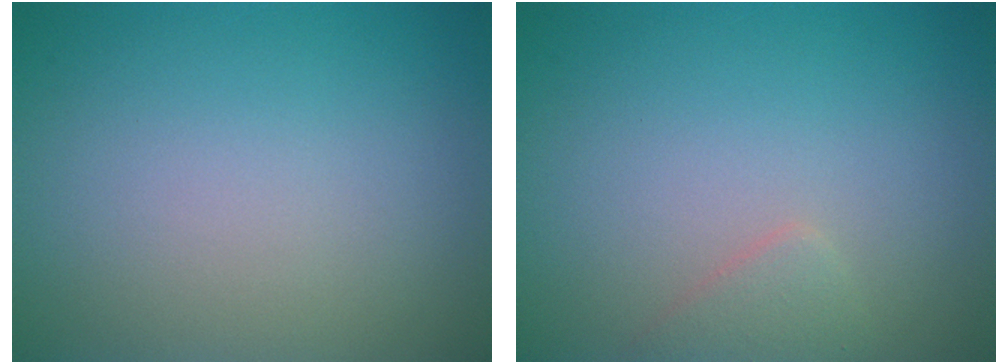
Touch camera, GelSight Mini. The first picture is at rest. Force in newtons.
{"total": 1.3, "press": 1.3, "slide": 0.1}